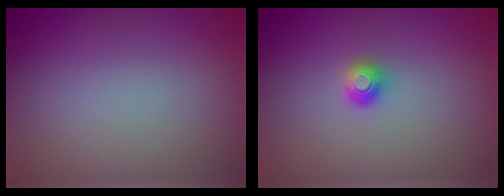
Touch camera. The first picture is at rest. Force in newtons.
{"total": 1.2, "press": 1.2, "slide": 0.3}